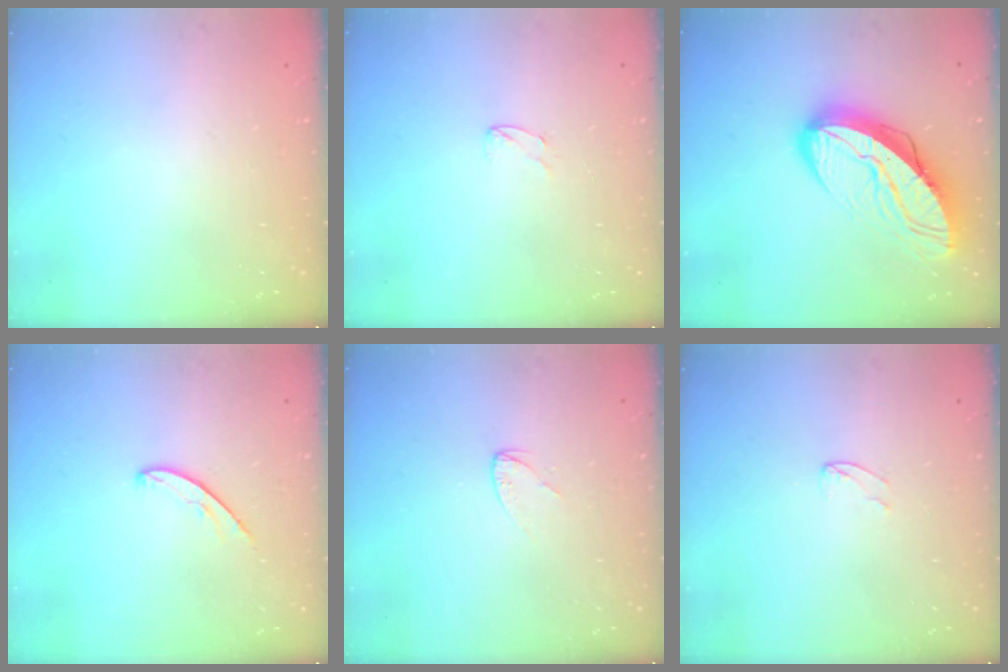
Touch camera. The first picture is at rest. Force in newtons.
{"total": 3.9, "press": 3.8, "slide": 0.3}
{"total": 15.9, "press": 15.8, "slide": 1.3}
{"total": 4.9, "press": 4.9, "slide": 0.5}
{"total": 2.5, "press": 2.5, "slide": 0.2}
{"total": 4.1, "press": 4.1, "slide": 0.3}